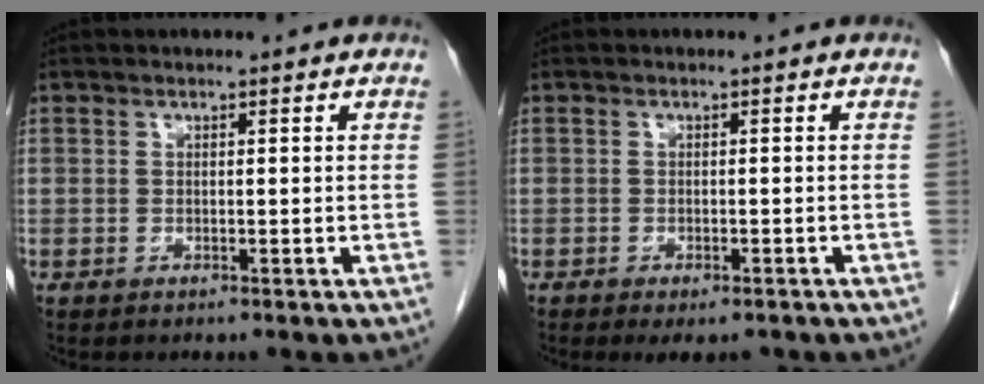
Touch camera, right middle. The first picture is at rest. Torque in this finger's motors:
{"motor_torque": [0.05, -0.06, 0.01, 0.02]}